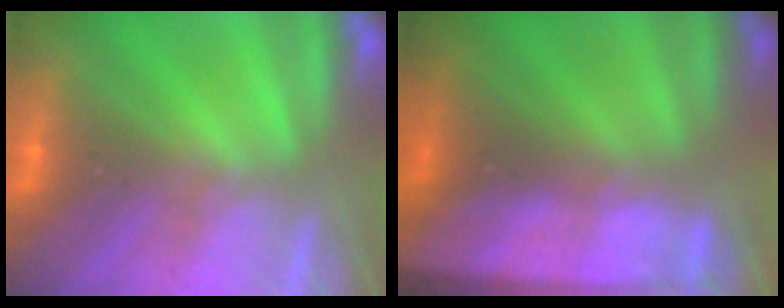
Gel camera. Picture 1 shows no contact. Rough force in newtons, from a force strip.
{"total": 9.4}